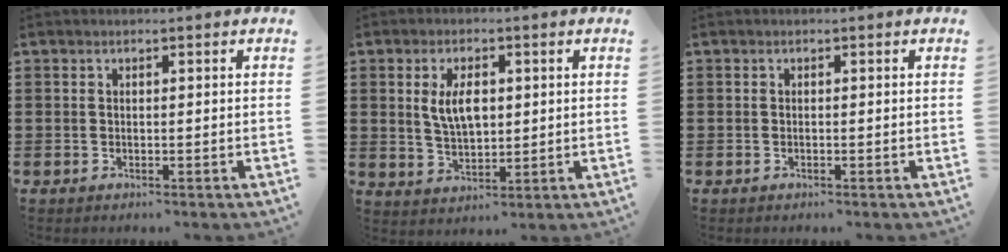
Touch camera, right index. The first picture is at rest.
{"total": 5.6, "force": [1.1, 2.7, 4.7], "torque": [-0.090, 0.006, 0.015]}
{"total": 0.0}